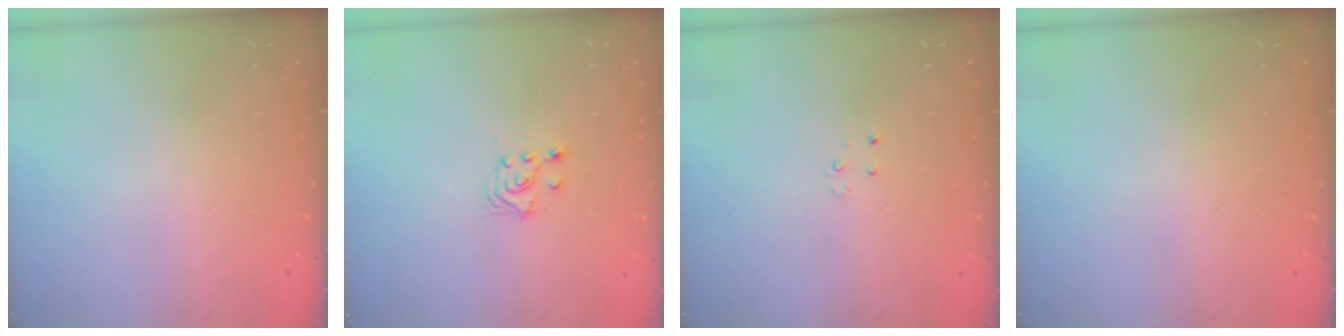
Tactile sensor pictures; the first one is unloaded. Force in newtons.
{"total": 5.0, "press": 5.0, "slide": 0.8}
{"total": 3.0, "press": 3.0, "slide": 0.4}
{"total": 0.0}